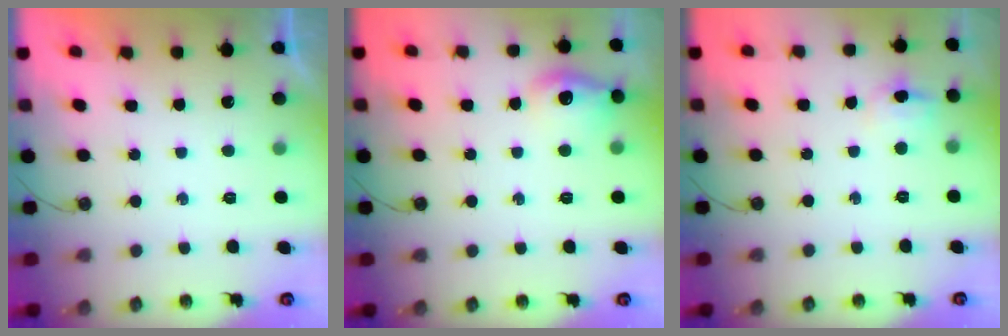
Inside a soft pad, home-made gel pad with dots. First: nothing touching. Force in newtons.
{"total": 11.9, "press": 11.8, "slide": 1.0}
{"total": 9.1, "press": 5.0, "slide": 7.6}